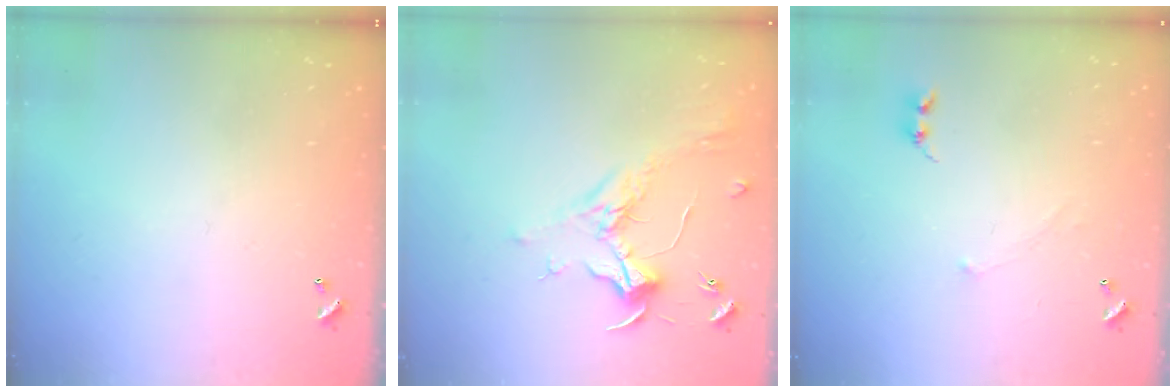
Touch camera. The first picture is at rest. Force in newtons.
{"total": 1.9, "press": 1.7, "slide": 0.7}
{"total": 0.6, "press": 0.3, "slide": 0.5}